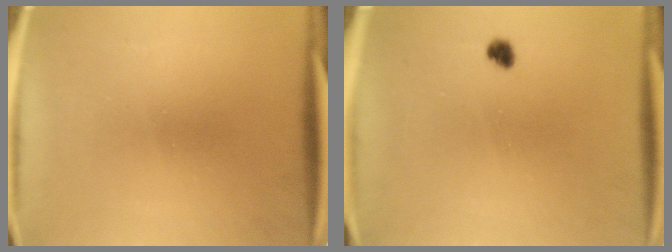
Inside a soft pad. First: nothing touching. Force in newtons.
{"total": 1.7}